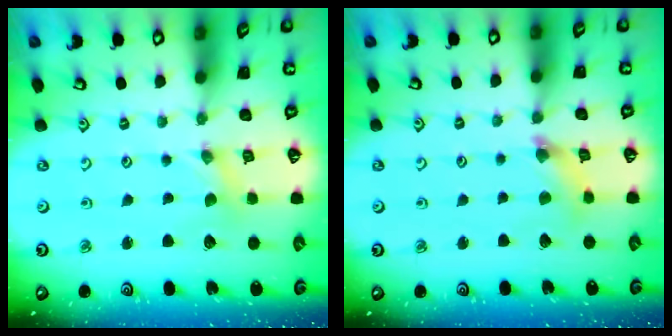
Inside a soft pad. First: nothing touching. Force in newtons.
{"total": 4.4, "press": 4.4, "slide": 0.6}